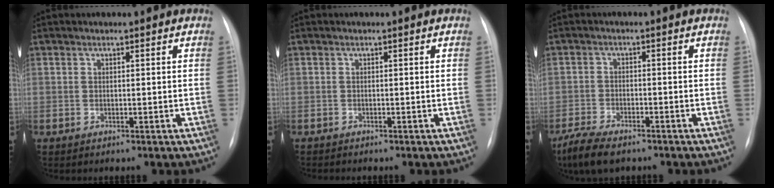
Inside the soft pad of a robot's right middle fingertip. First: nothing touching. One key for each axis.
{"total": 0.6, "fx": -0.6, "fy": 0.1, "fz": 0.1, "tx": -0.005, "ty": -0.001, "tz": -0.011}
{"total": 6.7, "fx": -5.1, "fy": 2.1, "fz": 3.8, "tx": -0.073, "ty": -0.013, "tz": -0.089}